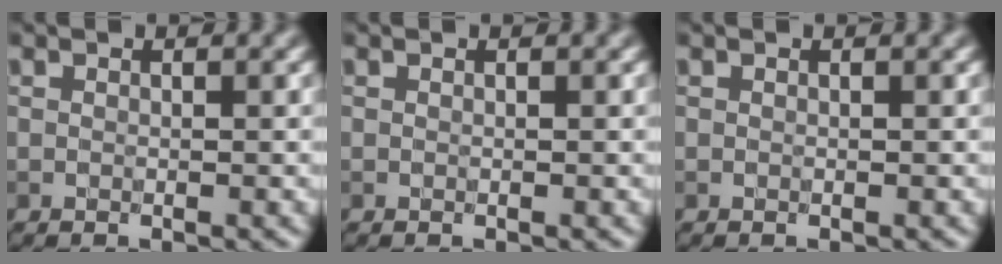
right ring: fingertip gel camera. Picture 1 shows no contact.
{"total": 0.0}
{"total": 0.0}